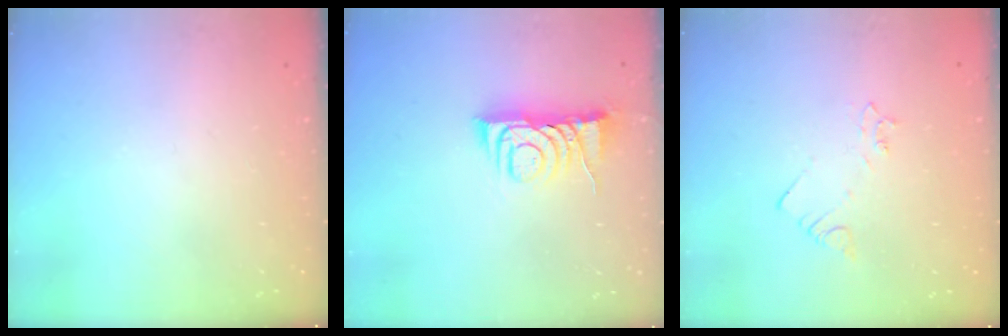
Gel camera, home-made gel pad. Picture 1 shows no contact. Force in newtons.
{"total": 8.3, "press": 8.3, "slide": 0.5}
{"total": 2.5, "press": 2.5, "slide": 0.3}